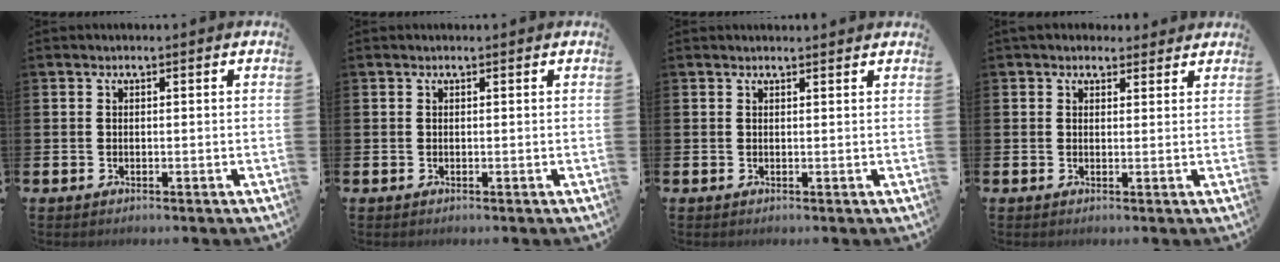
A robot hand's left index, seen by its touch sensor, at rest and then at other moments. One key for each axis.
{"total": 0.0}
{"total": 0.6, "fx": 0.6, "fy": -0.1, "fz": -0.1, "tx": 0.016, "ty": -0.007, "tz": 0.008}
{"total": 2.2, "fx": 2.0, "fy": 0.9, "fz": 0.0, "tx": 0.017, "ty": -0.010, "tz": 0.032}